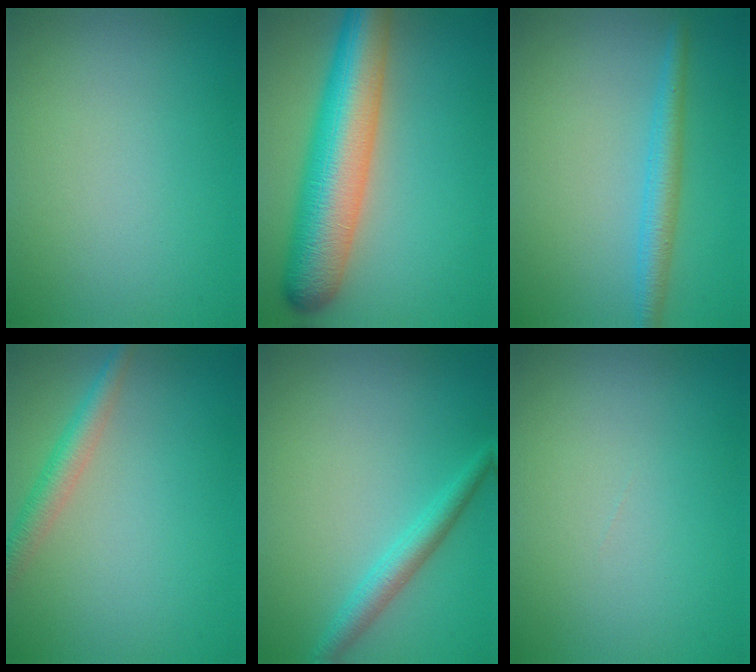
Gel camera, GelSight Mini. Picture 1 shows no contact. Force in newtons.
{"total": 10.2, "press": 10.2, "slide": 0.4}
{"total": 2.7, "press": 2.7, "slide": 0.1}
{"total": 2.9, "press": 2.9, "slide": 0.1}
{"total": 2.5, "press": 2.5, "slide": 0.0}
{"total": 0.0}